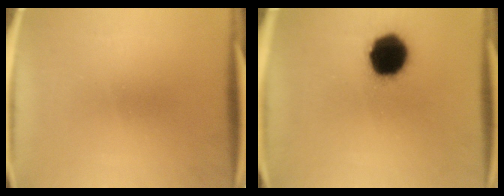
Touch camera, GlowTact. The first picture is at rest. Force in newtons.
{"total": 16.0}